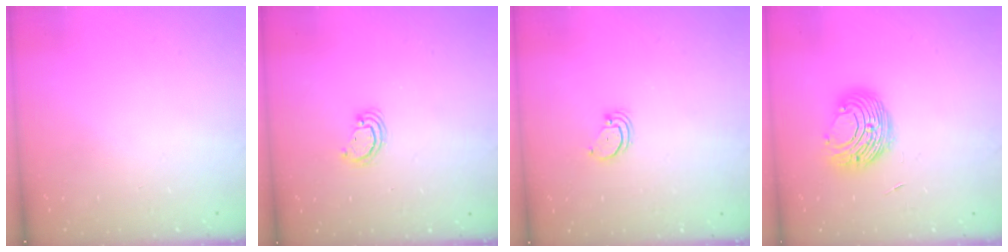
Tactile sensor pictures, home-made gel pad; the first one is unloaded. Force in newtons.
{"total": 3.0, "press": 2.9, "slide": 0.3}
{"total": 2.0, "press": 2.0, "slide": 0.2}
{"total": 9.6, "press": 9.6, "slide": 0.7}